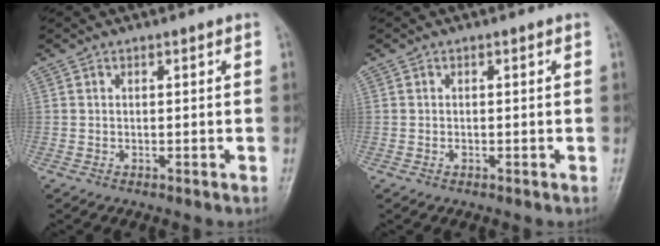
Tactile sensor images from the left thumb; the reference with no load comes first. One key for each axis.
{"total": 0.5, "fx": -0.1, "fy": 0.3, "fz": 0.4, "tx": -0.004, "ty": 0.000, "tz": -0.004}